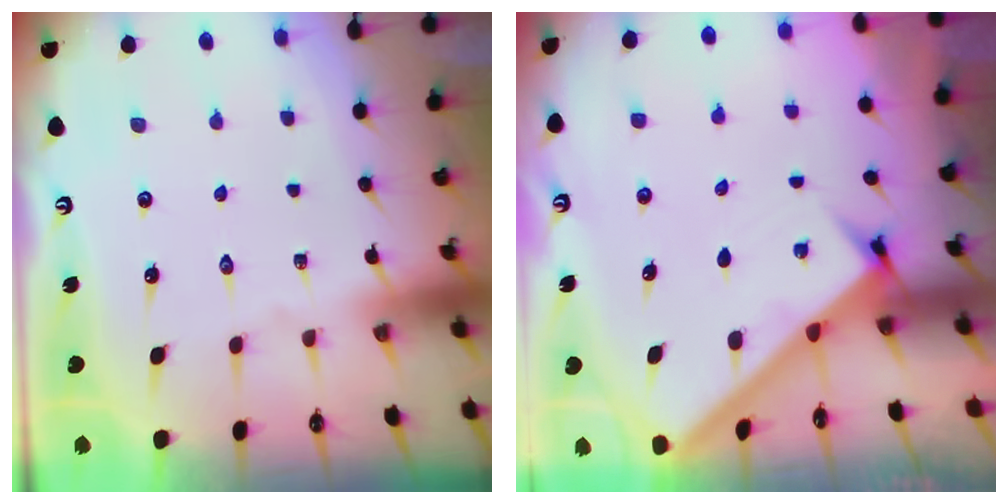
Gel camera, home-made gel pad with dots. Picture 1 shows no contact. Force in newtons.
{"total": 2.9, "press": 2.9, "slide": 0.3}